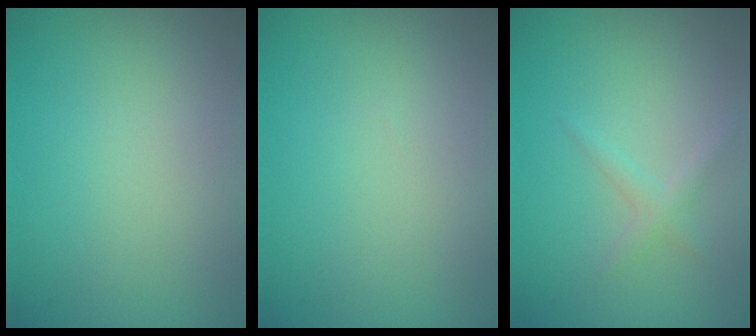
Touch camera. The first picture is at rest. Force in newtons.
{"total": 0.0}
{"total": 1.2, "press": 1.2, "slide": 0.1}